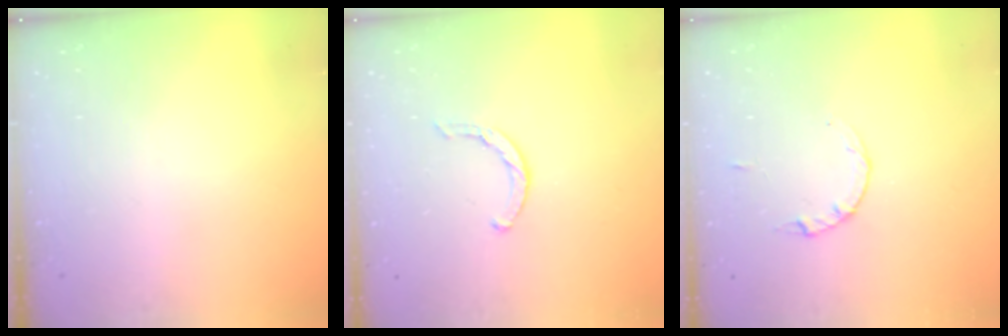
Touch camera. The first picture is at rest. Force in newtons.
{"total": 3.6, "press": 3.5, "slide": 0.8}
{"total": 2.2, "press": 2.1, "slide": 0.3}